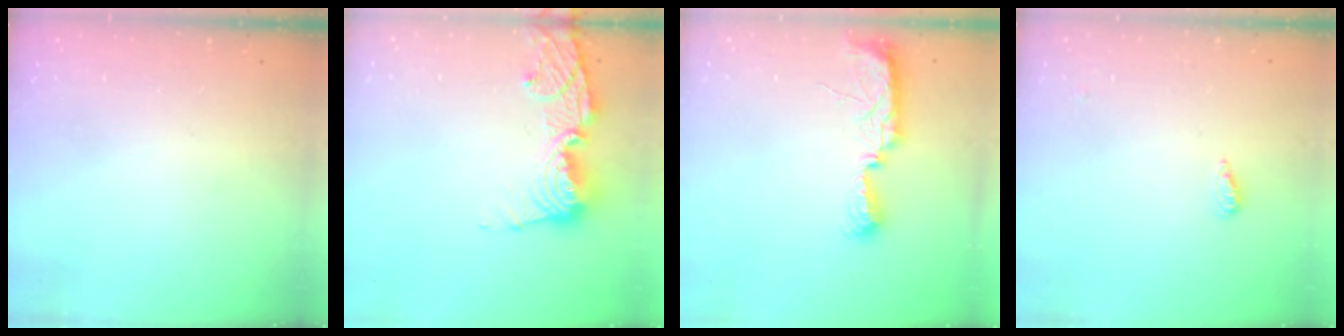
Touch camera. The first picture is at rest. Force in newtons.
{"total": 13.3, "press": 13.2, "slide": 1.6}
{"total": 9.7, "press": 8.7, "slide": 4.2}
{"total": 2.2, "press": 2.2, "slide": 0.5}